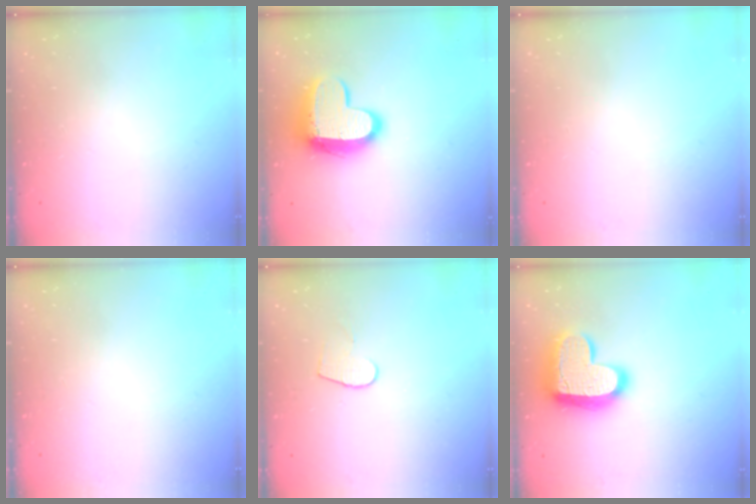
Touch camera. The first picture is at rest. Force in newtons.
{"total": 14.2, "press": 14.1, "slide": 1.1}
{"total": 0.0}
{"total": 0.0}
{"total": 5.8, "press": 5.8, "slide": 0.4}
{"total": 18.0, "press": 17.9, "slide": 1.3}